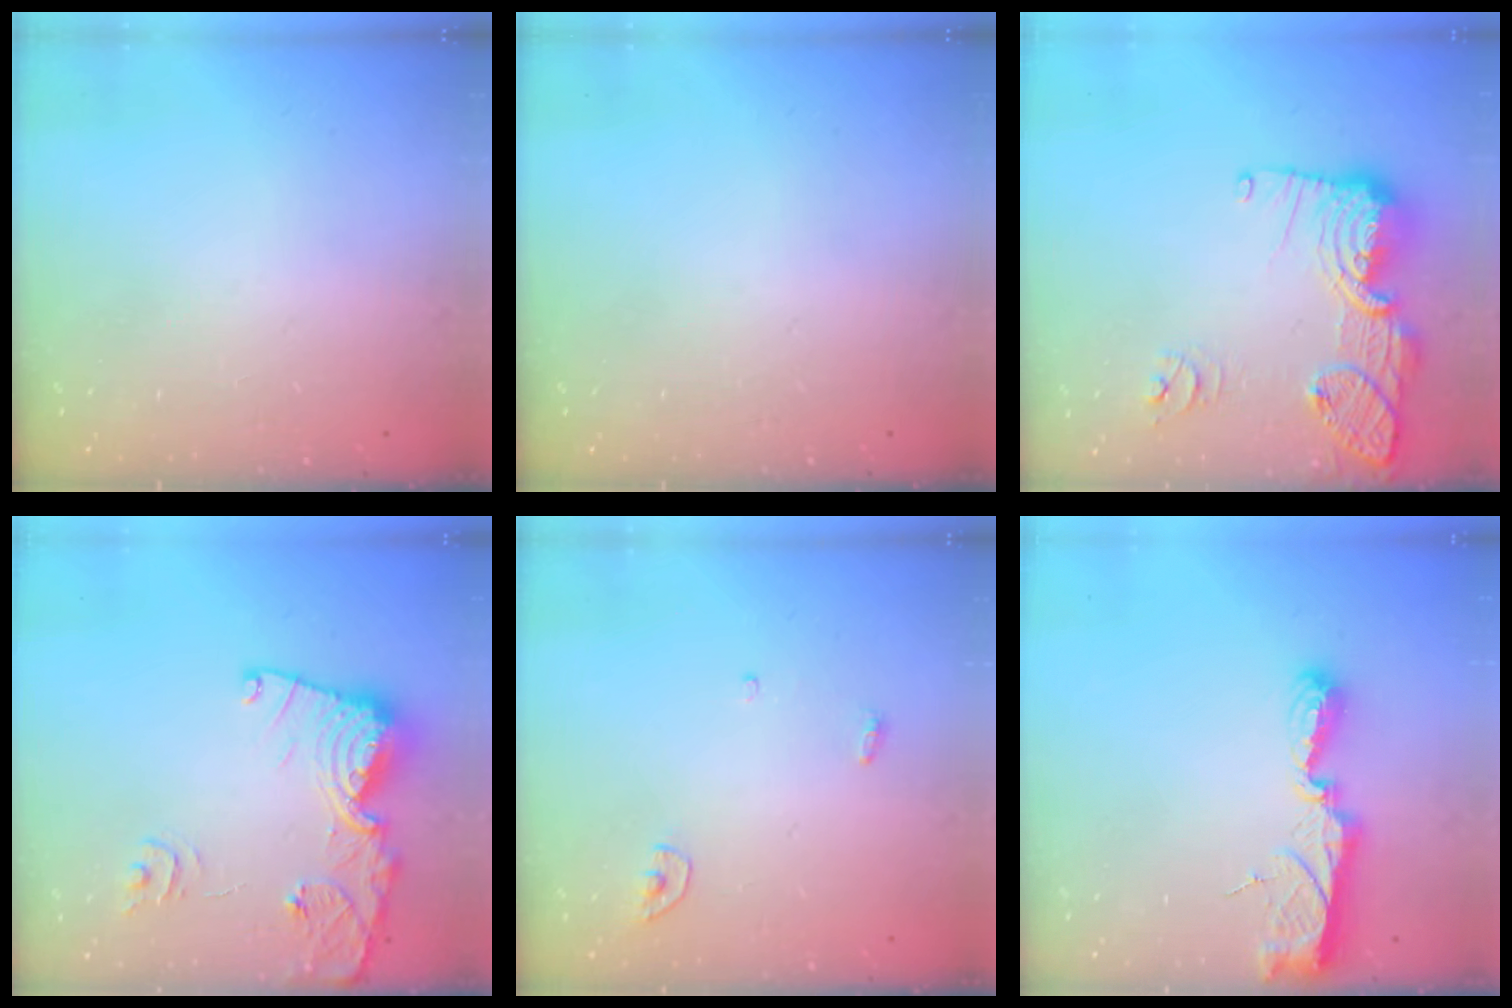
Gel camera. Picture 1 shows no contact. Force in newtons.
{"total": 0.0}
{"total": 17.6, "press": 17.3, "slide": 3.3}
{"total": 16.2, "press": 16.2, "slide": 1.6}
{"total": 3.4, "press": 3.4, "slide": 0.3}
{"total": 9.8, "press": 9.7, "slide": 0.9}